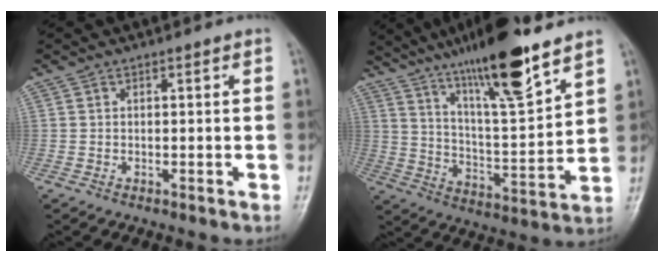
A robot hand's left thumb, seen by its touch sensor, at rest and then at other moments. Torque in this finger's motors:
{"motor_torque": [2.85, 1.18, 1.39, -1.38, 0.37]}